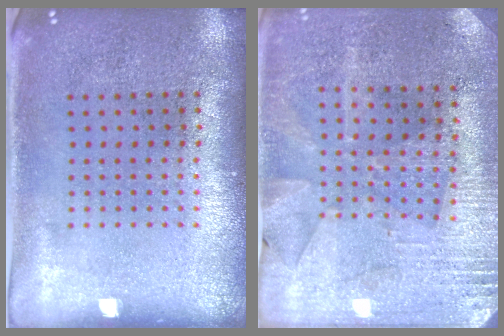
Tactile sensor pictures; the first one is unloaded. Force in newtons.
{"total": 2.8, "press": 2.7, "slide": 0.7}